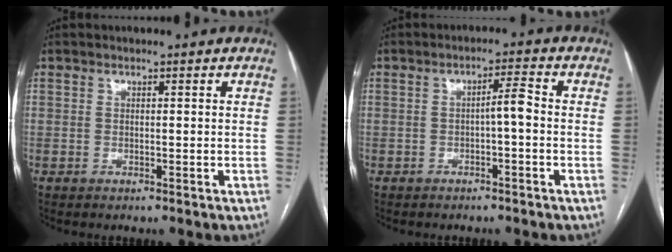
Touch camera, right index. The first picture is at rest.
{"total": 3.0, "force": [-0.5, 0.3, 2.9], "torque": [-0.045, 0.009, -0.009]}